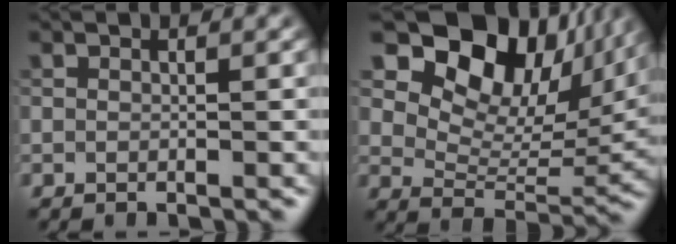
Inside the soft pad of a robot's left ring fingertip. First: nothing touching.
{"total": 13.5, "force": [8.1, 7.6, 7.8], "torque": [-0.125, 0.012, 0.136]}